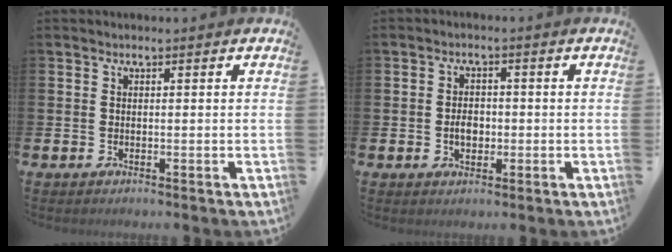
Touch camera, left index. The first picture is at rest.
{"total": 2.7, "force": [-0.4, 2.0, 1.9], "torque": [-0.017, -0.003, -0.015]}